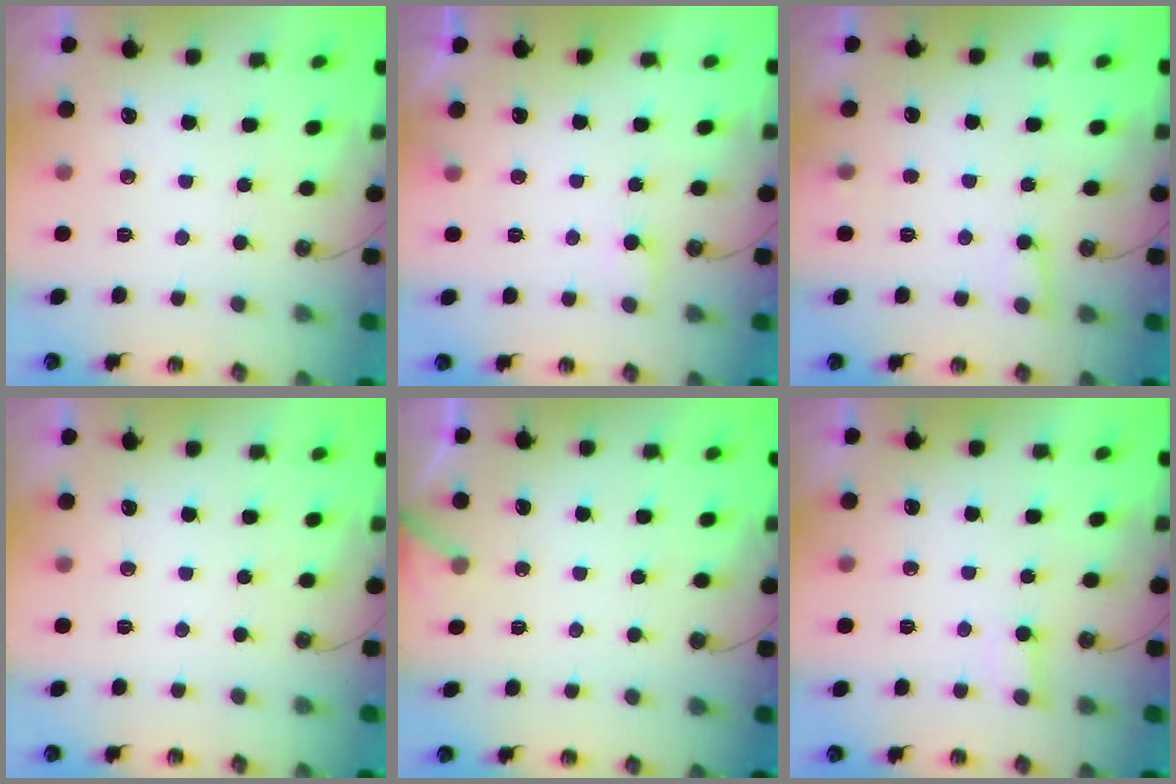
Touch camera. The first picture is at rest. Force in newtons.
{"total": 5.6, "press": 5.6, "slide": 0.4}
{"total": 6.5, "press": 6.5, "slide": 0.5}
{"total": 0.0}
{"total": 1.9, "press": 1.9, "slide": 0.1}
{"total": 3.9, "press": 3.9, "slide": 0.4}